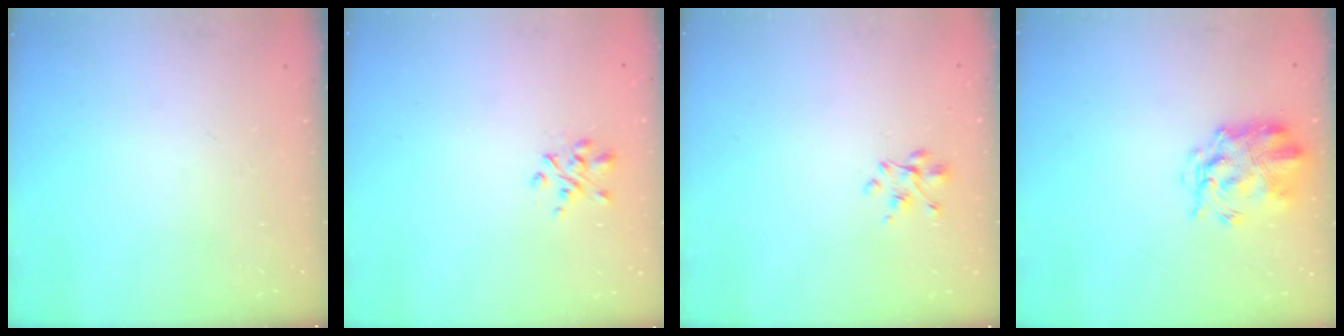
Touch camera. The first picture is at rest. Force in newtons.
{"total": 2.7, "press": 2.5, "slide": 1.0}
{"total": 2.4, "press": 2.3, "slide": 0.8}
{"total": 3.6, "press": 3.2, "slide": 1.6}